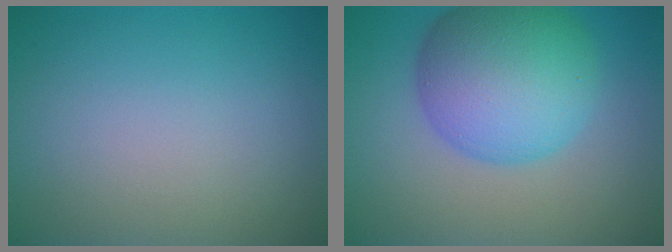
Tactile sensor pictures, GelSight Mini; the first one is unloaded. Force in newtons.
{"total": 9.7, "press": 9.7, "slide": 0.3}